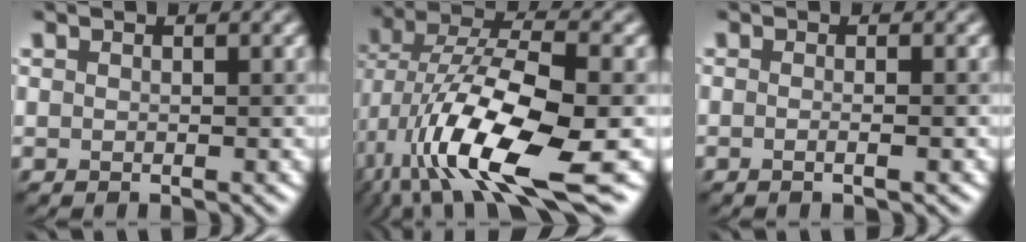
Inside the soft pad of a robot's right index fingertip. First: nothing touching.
{"total": 14.0, "force": [-4.5, 5.8, 11.9], "torque": [-0.222, -0.016, -0.085]}
{"total": 2.6, "force": [0.4, 1.4, 2.1], "torque": [0.008, -0.003, -0.021]}